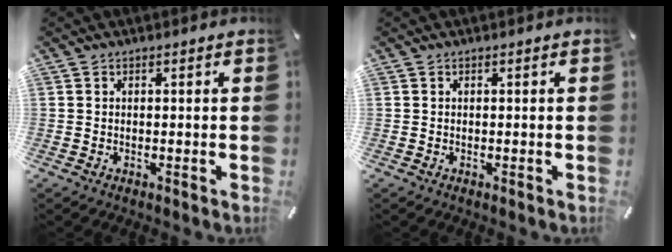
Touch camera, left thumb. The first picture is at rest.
{"total": 0.0}